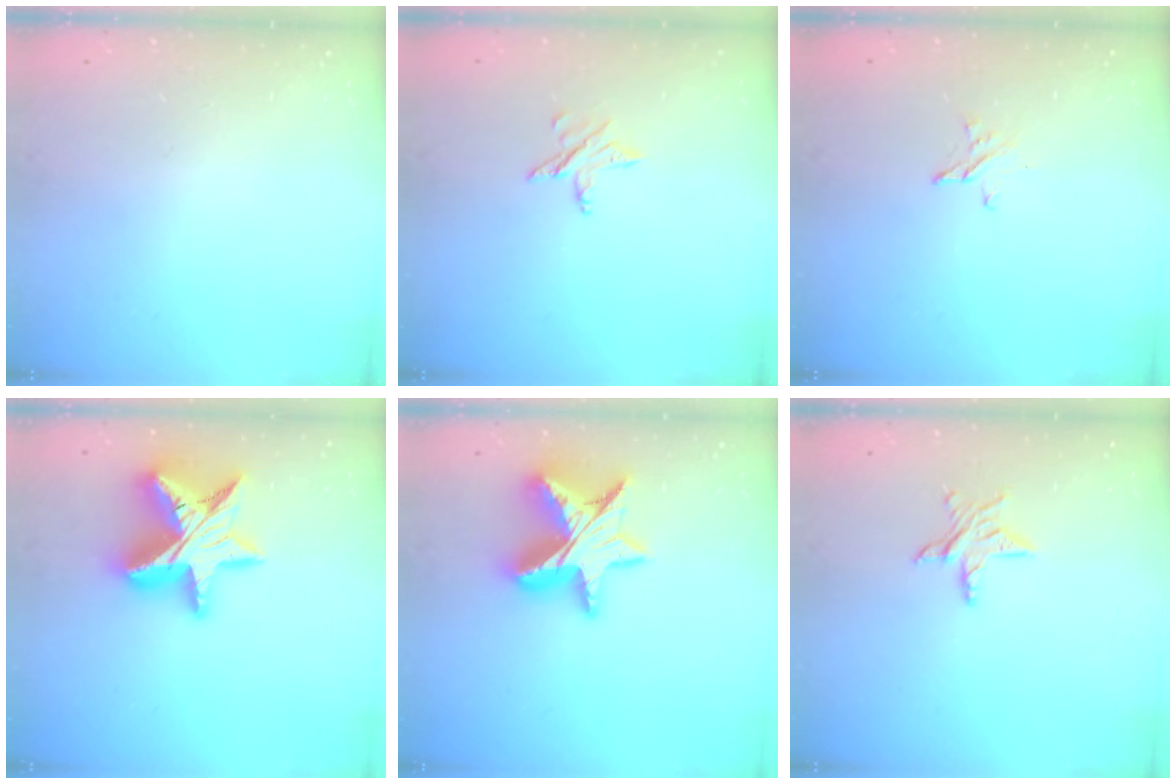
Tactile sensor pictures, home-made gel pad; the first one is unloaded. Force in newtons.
{"total": 3.8, "press": 3.7, "slide": 0.3}
{"total": 2.2, "press": 2.2, "slide": 0.2}
{"total": 18.8, "press": 18.7, "slide": 1.4}
{"total": 16.4, "press": 16.3, "slide": 1.3}
{"total": 5.8, "press": 5.8, "slide": 0.2}